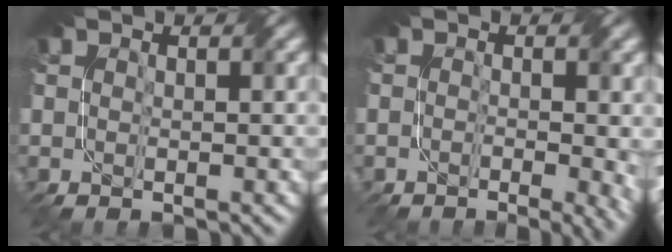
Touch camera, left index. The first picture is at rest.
{"total": 4.8, "force": [-1.2, 2.0, 4.2], "torque": [-0.028, -0.003, -0.015]}